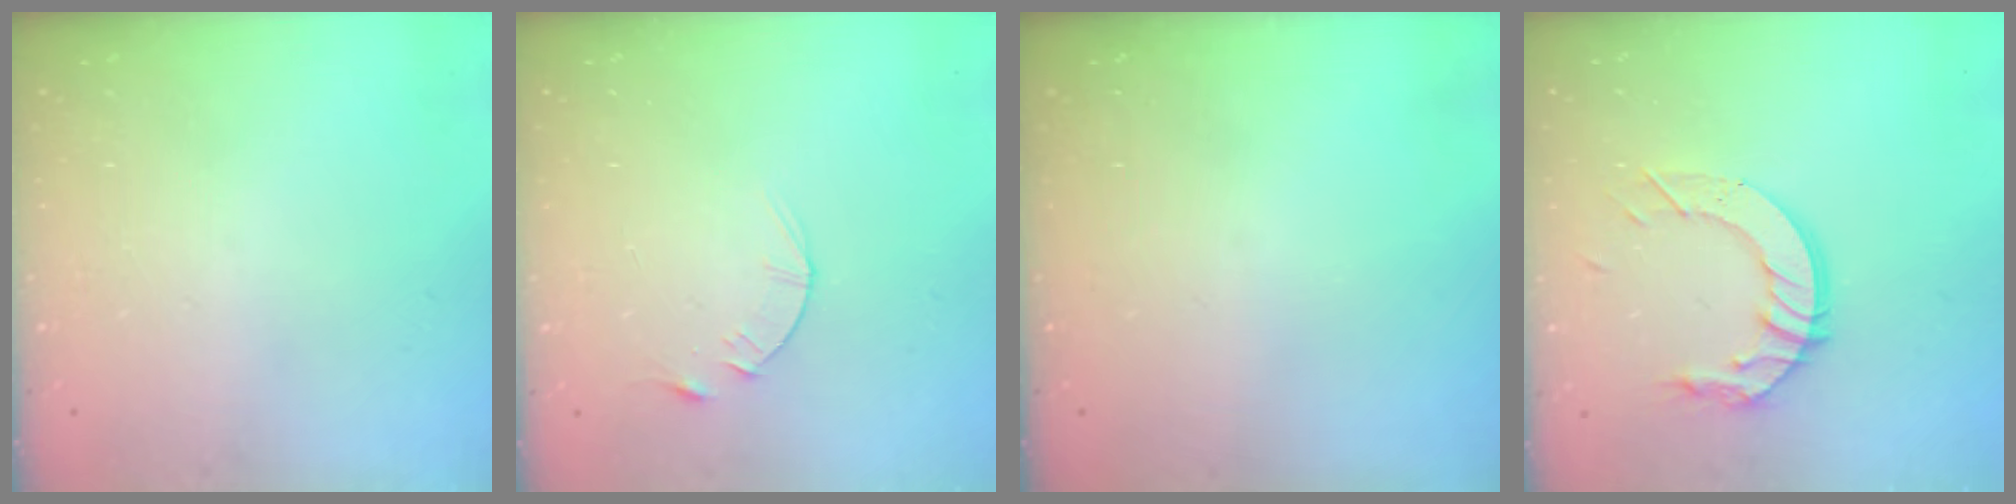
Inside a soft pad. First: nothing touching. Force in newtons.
{"total": 3.1, "press": 3.1, "slide": 0.5}
{"total": 0.0}
{"total": 10.6, "press": 10.5, "slide": 1.0}